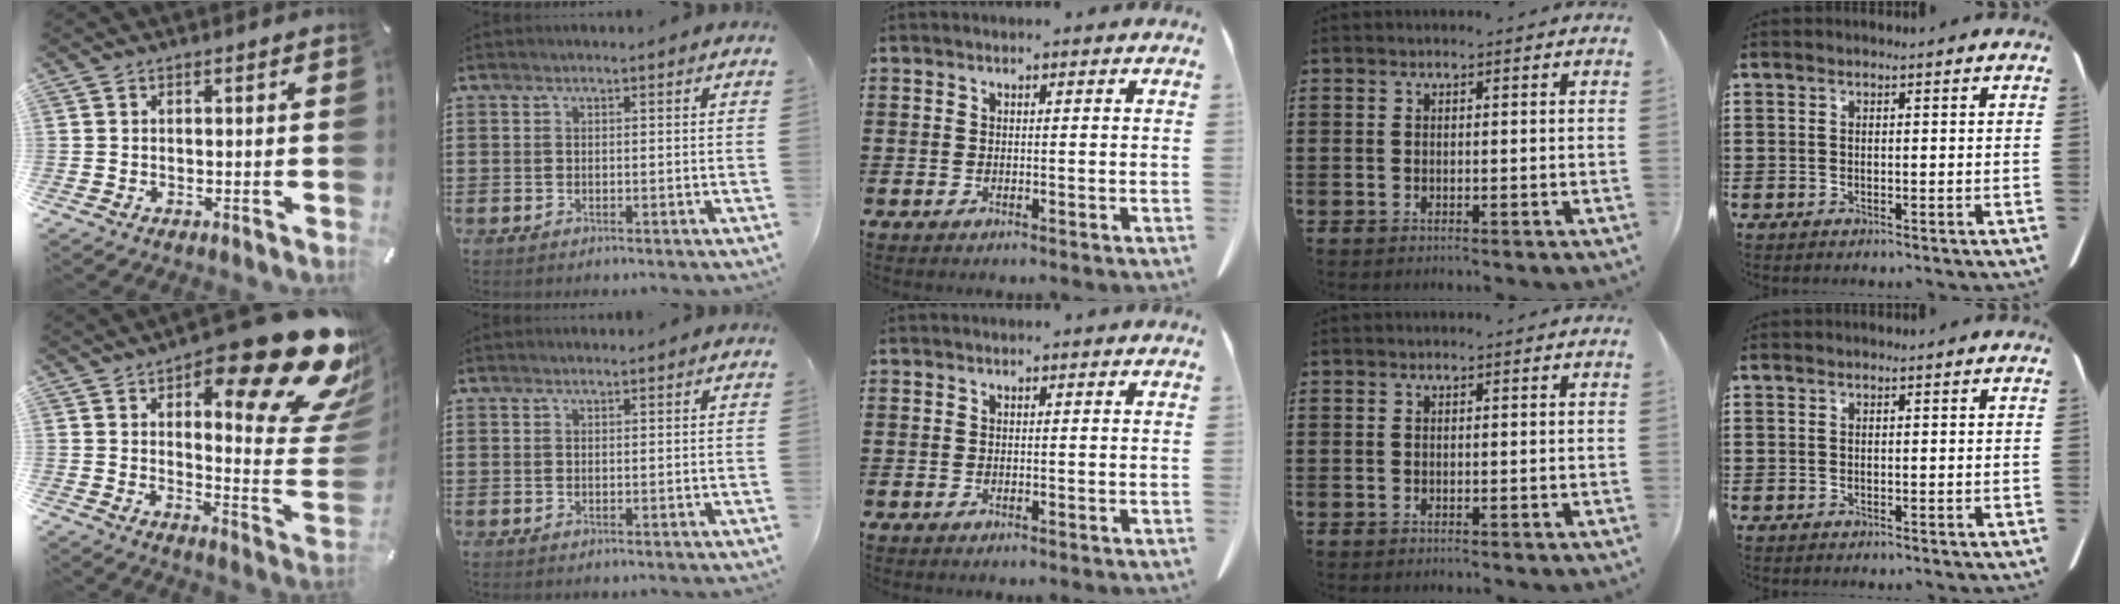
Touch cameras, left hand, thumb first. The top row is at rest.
{"thumb": {"total": 25.7, "force": [15.8, 9.5, 17.9], "torque": [-0.215, -0.117, 0.254]}, "index": {"total": 0.7, "force": [0.7, 0.0, 0.3], "torque": [-0.006, -0.001, 0.013]}}